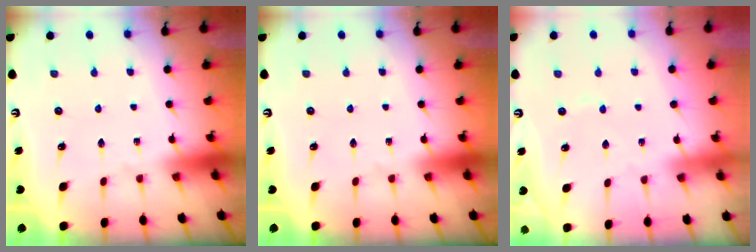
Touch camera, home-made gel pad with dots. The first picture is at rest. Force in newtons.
{"total": 0.0}
{"total": 2.0, "press": 2.0, "slide": 0.3}